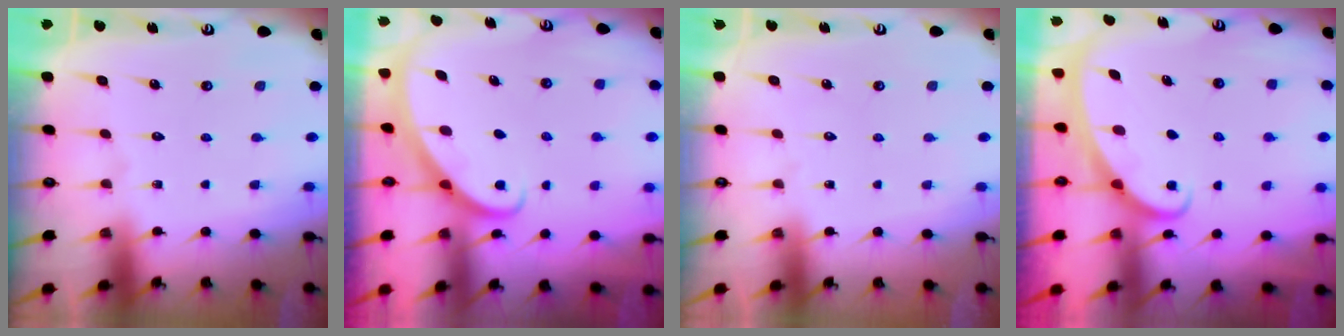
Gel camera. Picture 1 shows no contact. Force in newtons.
{"total": 2.9, "press": 2.9, "slide": 0.2}
{"total": 0.0}
{"total": 2.2, "press": 2.1, "slide": 0.3}